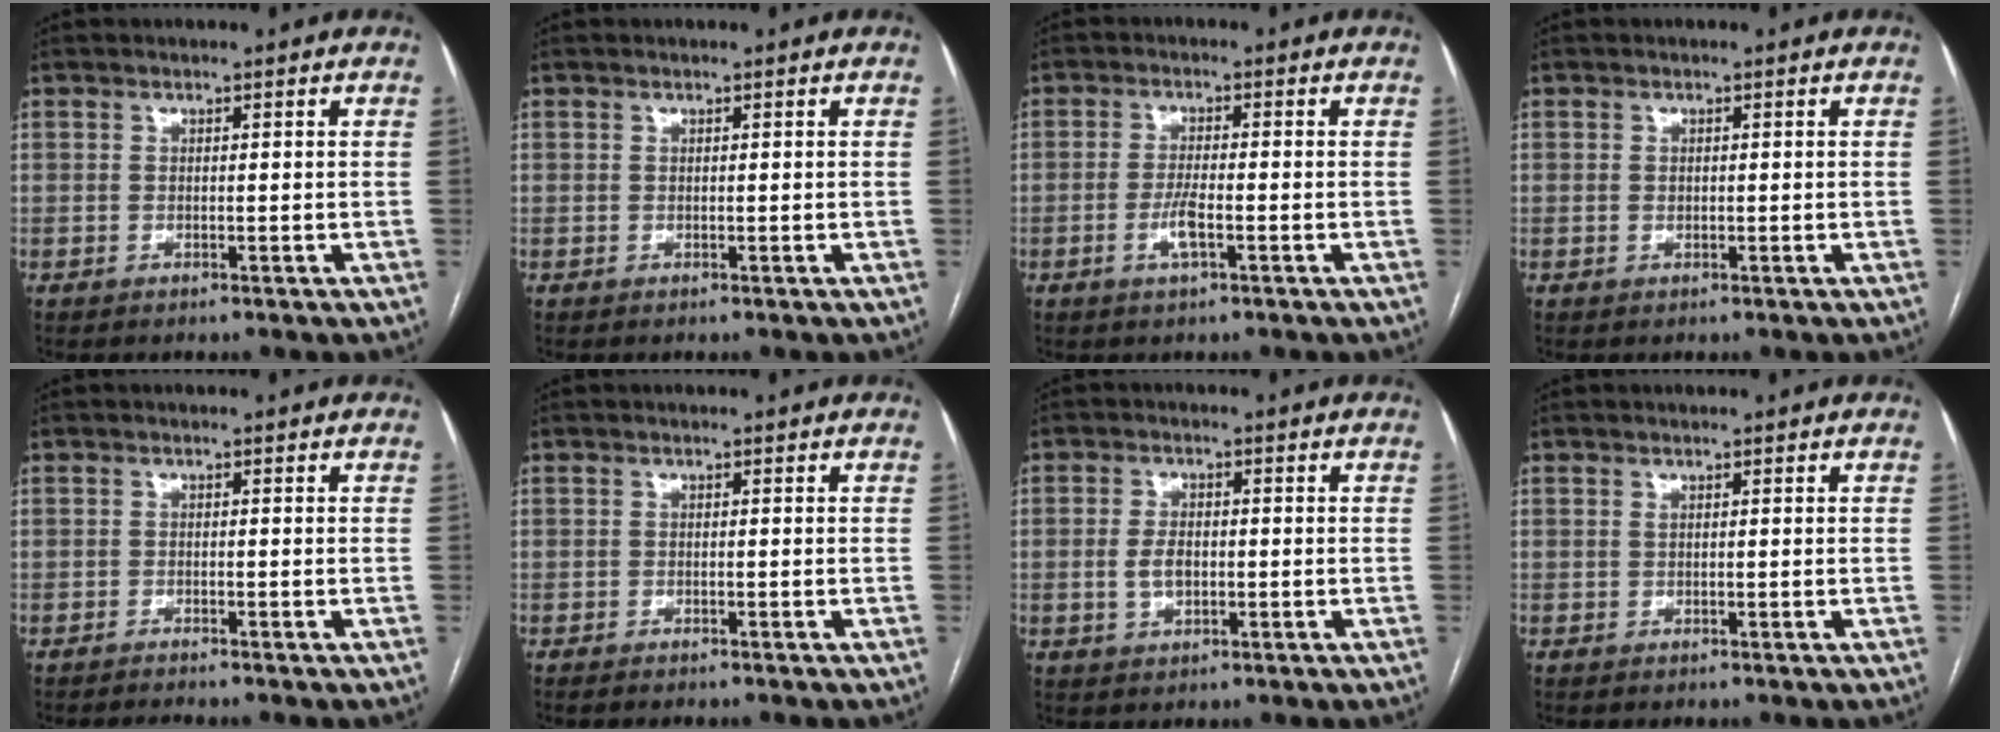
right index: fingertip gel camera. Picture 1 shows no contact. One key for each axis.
{"total": 0.0}
{"total": 3.7, "fx": -1.4, "fy": 0.6, "fz": 3.4, "tx": -0.070, "ty": -0.003, "tz": -0.026}
{"total": 0.8, "fx": 0.0, "fy": 0.5, "fz": 0.5, "tx": -0.012, "ty": 0.000, "tz": 0.001}
{"total": 1.4, "fx": -1.3, "fy": -0.4, "fz": 0.2, "tx": -0.007, "ty": -0.006, "tz": -0.020}
{"total": 2.4, "fx": -2.1, "fy": 0.4, "fz": 1.1, "tx": -0.016, "ty": -0.004, "tz": -0.023}
{"total": 3.8, "fx": -0.5, "fy": 2.2, "fz": 3.1, "tx": -0.063, "ty": 0.003, "tz": -0.006}
{"total": 0.0}